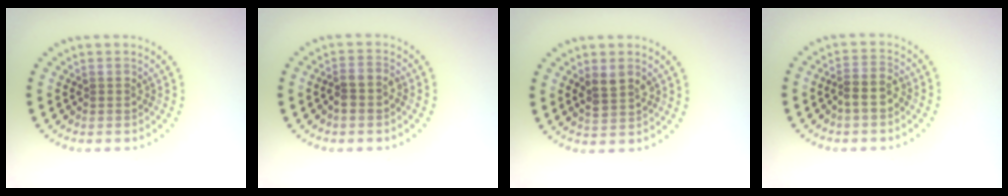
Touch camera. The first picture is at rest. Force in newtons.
{"total": 1.9, "press": 1.7, "slide": 0.8}
{"total": 2.2, "press": 2.2, "slide": 0.4}
{"total": 2.3, "press": 2.1, "slide": 0.9}